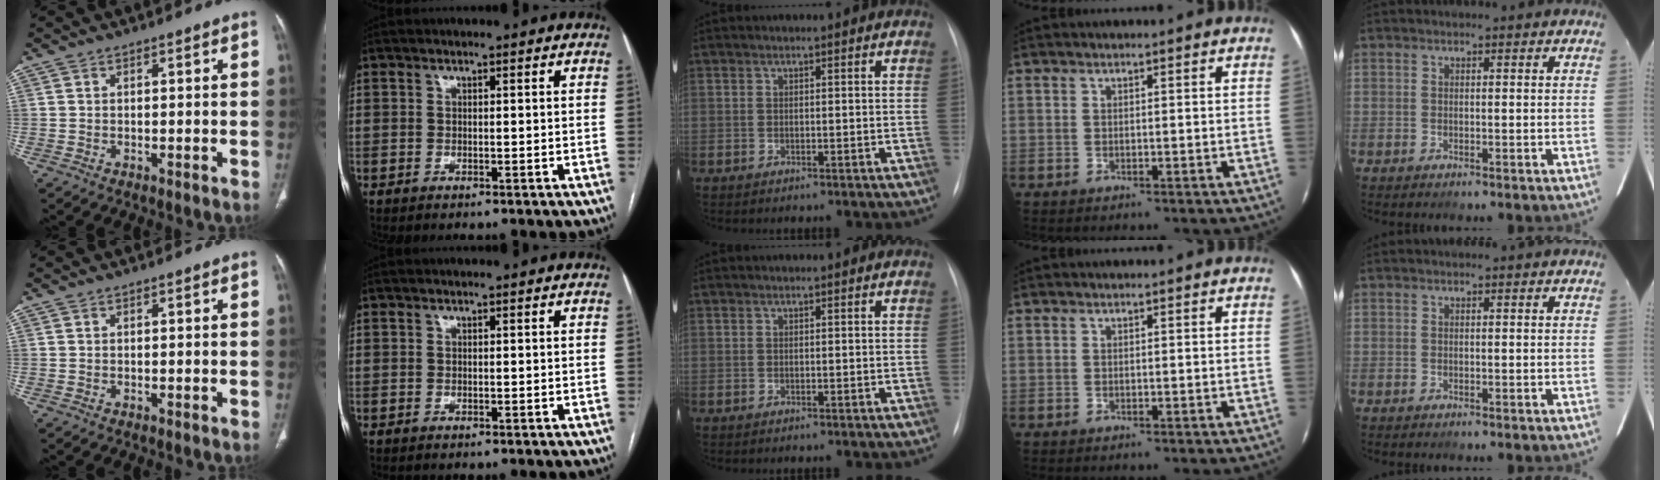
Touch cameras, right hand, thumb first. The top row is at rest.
{}